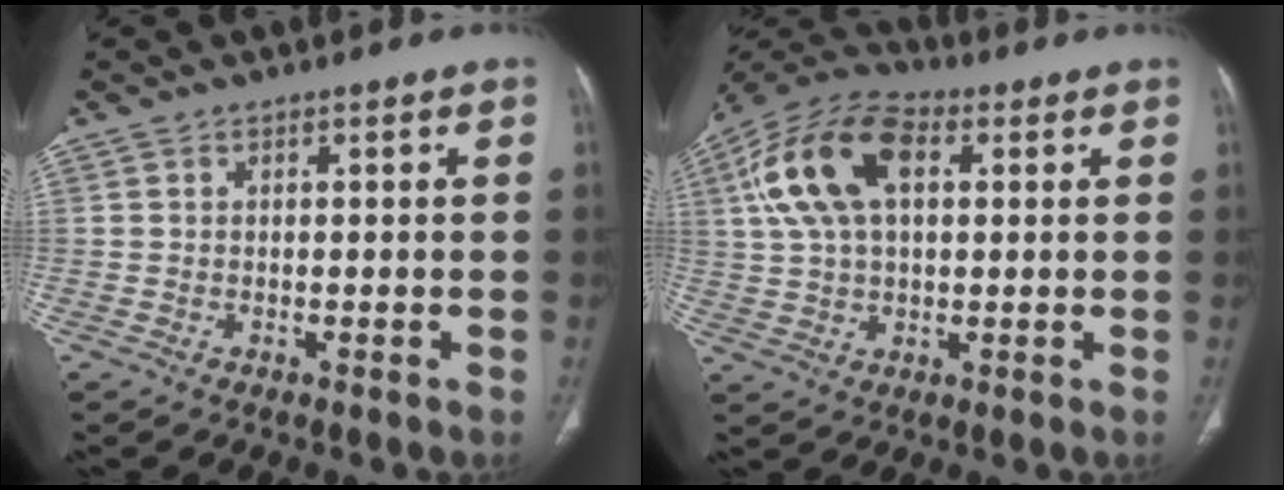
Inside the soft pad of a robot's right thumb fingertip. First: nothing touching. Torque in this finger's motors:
{"motor_torque": [0.76, 2.83, 1.03, 0.20, 0.21]}